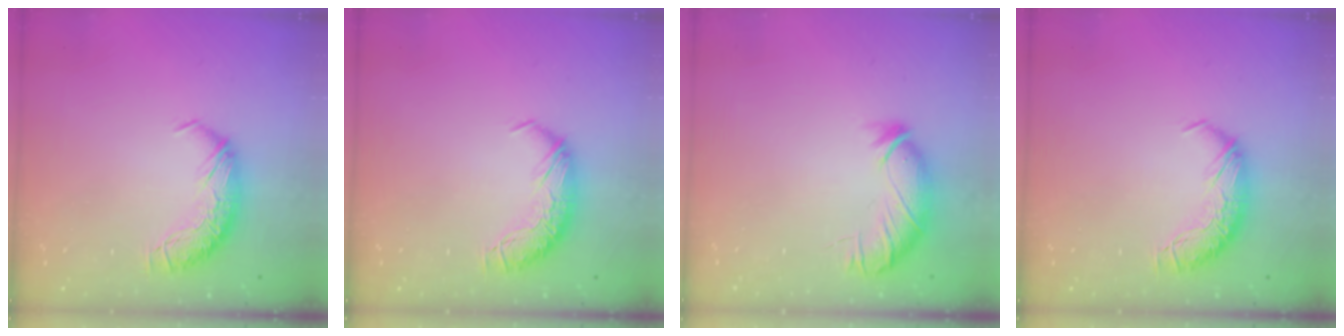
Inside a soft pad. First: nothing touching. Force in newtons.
{"total": 0.0}
{"total": 3.8, "press": 3.5, "slide": 1.5}
{"total": 0.0}